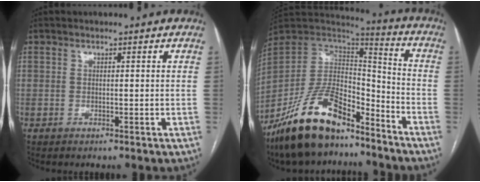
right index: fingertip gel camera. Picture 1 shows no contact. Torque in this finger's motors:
{"motor_torque": [0.41, -0.51, 0.30, 0.07]}